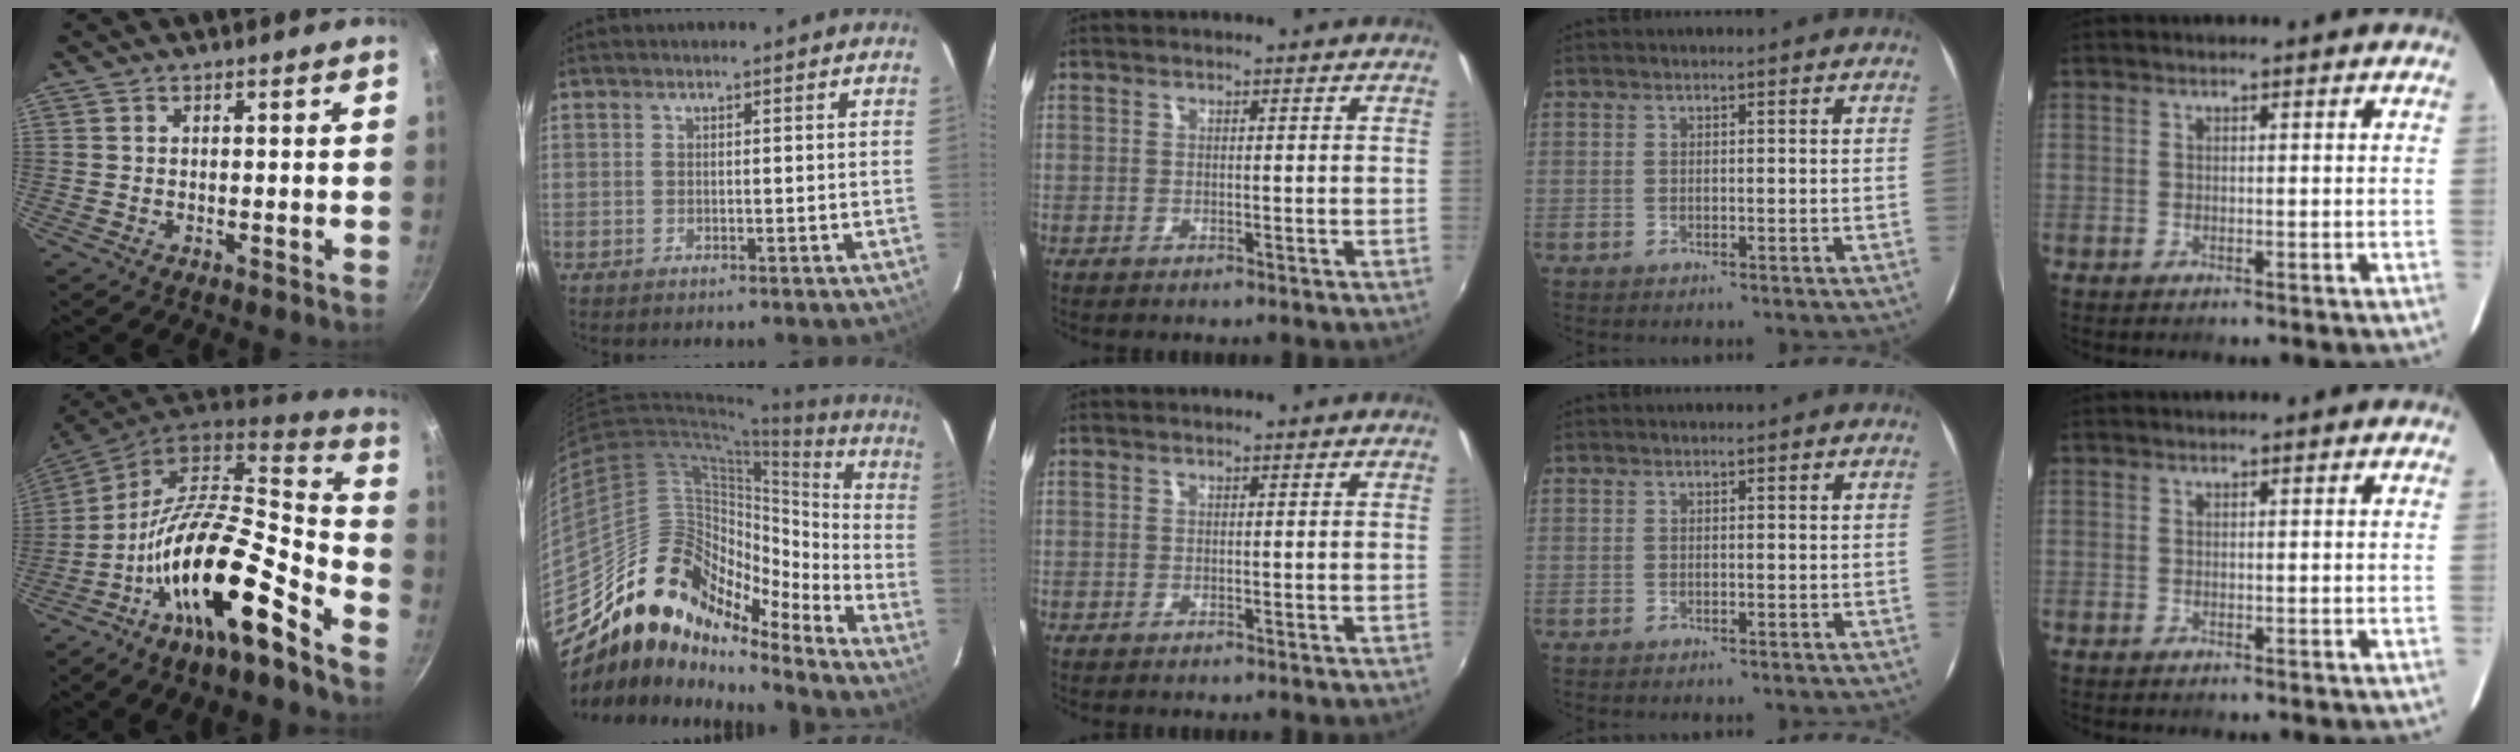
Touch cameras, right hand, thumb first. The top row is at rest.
{"thumb": {"total": 21.5, "force": [-11.6, 9.4, 15.4], "torque": [-0.200, 0.104, -0.218]}, "index": {"total": 19.5, "force": [-15.8, 8.9, 7.1], "torque": [-0.114, 0.032, -0.289]}}